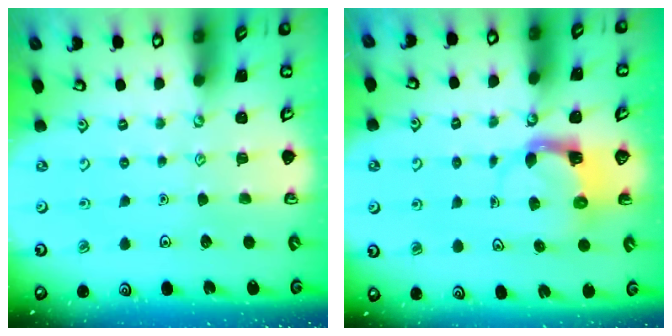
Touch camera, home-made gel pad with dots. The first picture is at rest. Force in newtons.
{"total": 3.9, "press": 3.9, "slide": 0.7}